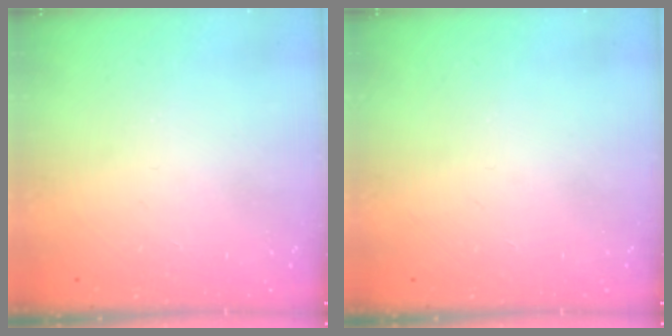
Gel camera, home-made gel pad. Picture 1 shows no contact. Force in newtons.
{"total": 0.0}